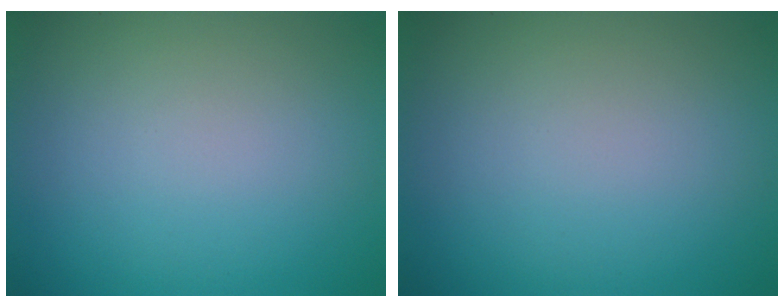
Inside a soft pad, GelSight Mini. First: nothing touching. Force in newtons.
{"total": 0.0}